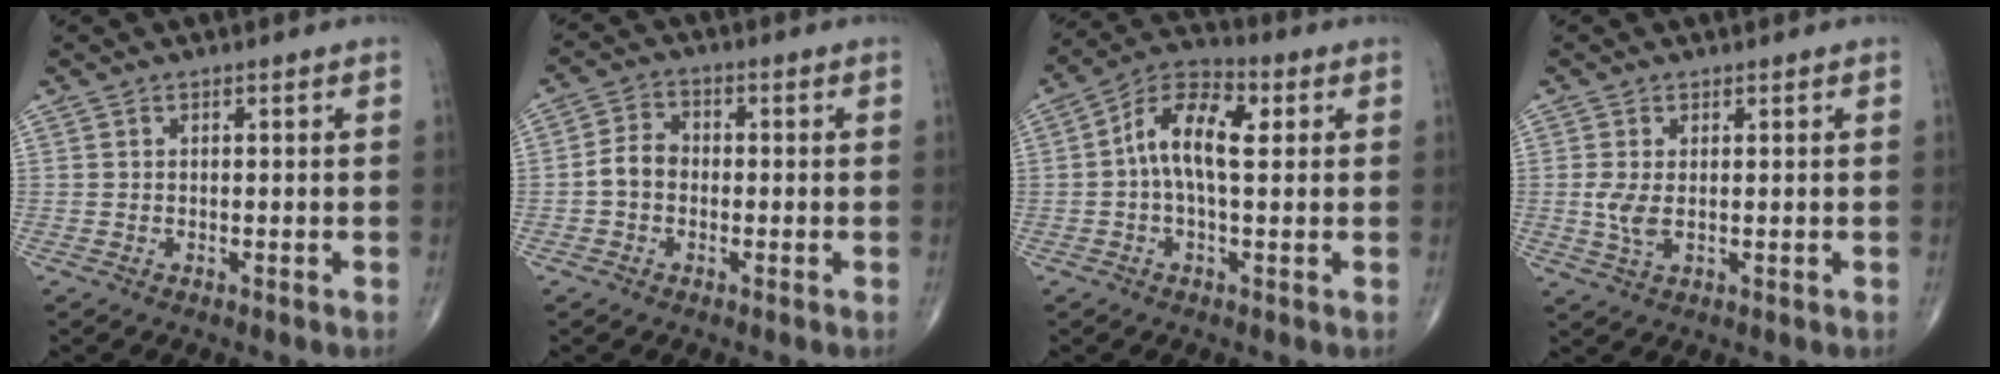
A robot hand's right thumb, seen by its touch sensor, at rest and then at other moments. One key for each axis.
{"total": 4.6, "fx": -0.9, "fy": 3.5, "fz": 2.8, "tx": -0.044, "ty": 0.017, "tz": -0.026}
{"total": 10.6, "fx": 1.4, "fy": 5.2, "fz": 9.1, "tx": -0.155, "ty": 0.031, "tz": 0.014}
{"total": 3.5, "fx": 0.2, "fy": 1.6, "fz": 3.1, "tx": -0.074, "ty": -0.008, "tz": 0.008}